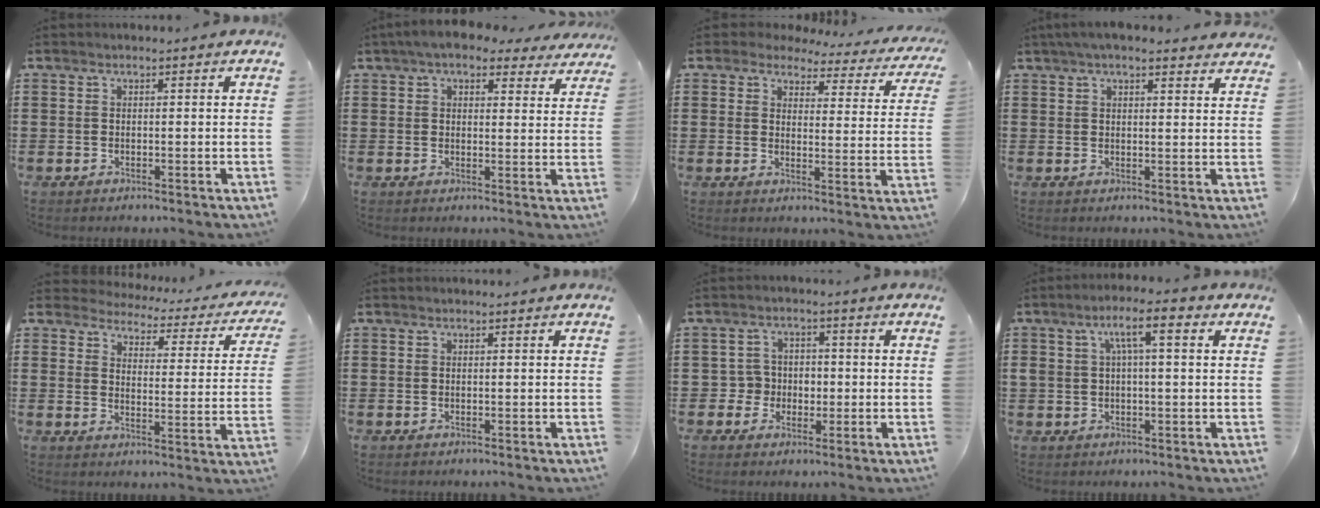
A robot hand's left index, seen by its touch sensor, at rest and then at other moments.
{"total": 5.5, "force": [4.5, 1.6, 2.7], "torque": [-0.066, -0.001, 0.083]}
{"total": 3.6, "force": [3.1, 1.3, 1.1], "torque": [-0.042, -0.015, 0.052]}
{"total": 4.0, "force": [3.4, 0.6, 2.0], "torque": [-0.049, 0.002, 0.063]}
{"total": 2.9, "force": [2.9, 0.5, 0.3], "torque": [-0.030, -0.024, 0.043]}
{"total": 0.0}
{"total": 3.9, "force": [-0.6, 3.7, 1.1], "torque": [-0.036, 0.008, -0.015]}
{"total": 6.3, "force": [1.5, 1.8, 5.8], "torque": [-0.116, 0.014, 0.021]}